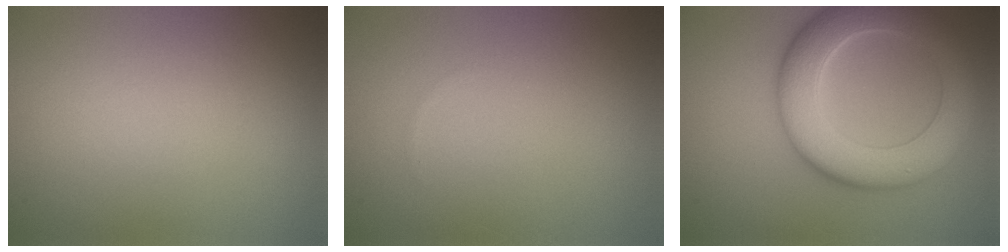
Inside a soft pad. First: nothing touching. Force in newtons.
{"total": 0.0}
{"total": 8.5, "press": 8.5, "slide": 0.4}